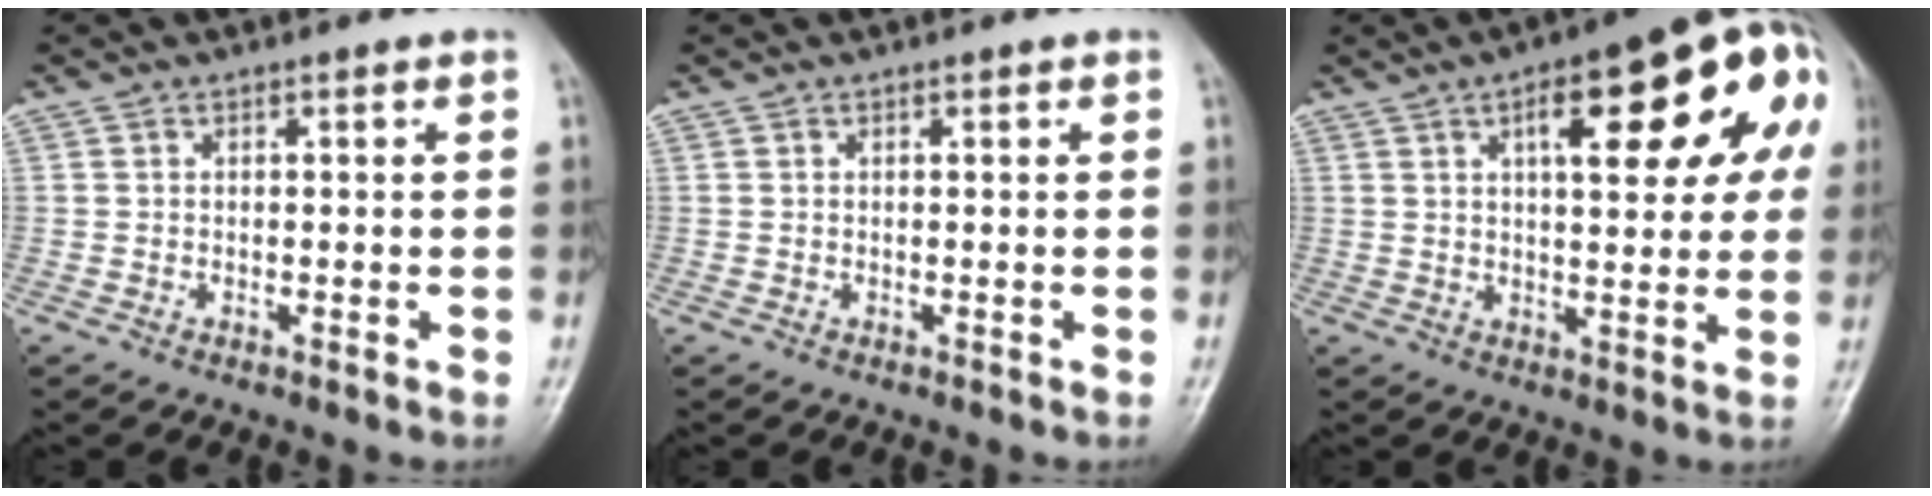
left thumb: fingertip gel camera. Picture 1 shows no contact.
{"total": 0.0}
{"total": 20.8, "force": [6.8, 7.3, 18.3], "torque": [-0.215, 0.015, 0.081]}